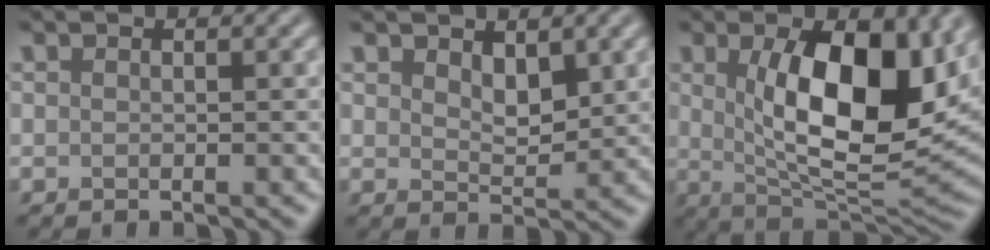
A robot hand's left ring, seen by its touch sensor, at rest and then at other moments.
{"total": 2.5, "force": [1.4, 1.3, 1.6], "torque": [-0.030, -0.007, 0.028]}
{"total": 11.7, "force": [2.2, 4.7, 10.5], "torque": [-0.157, -0.006, 0.040]}